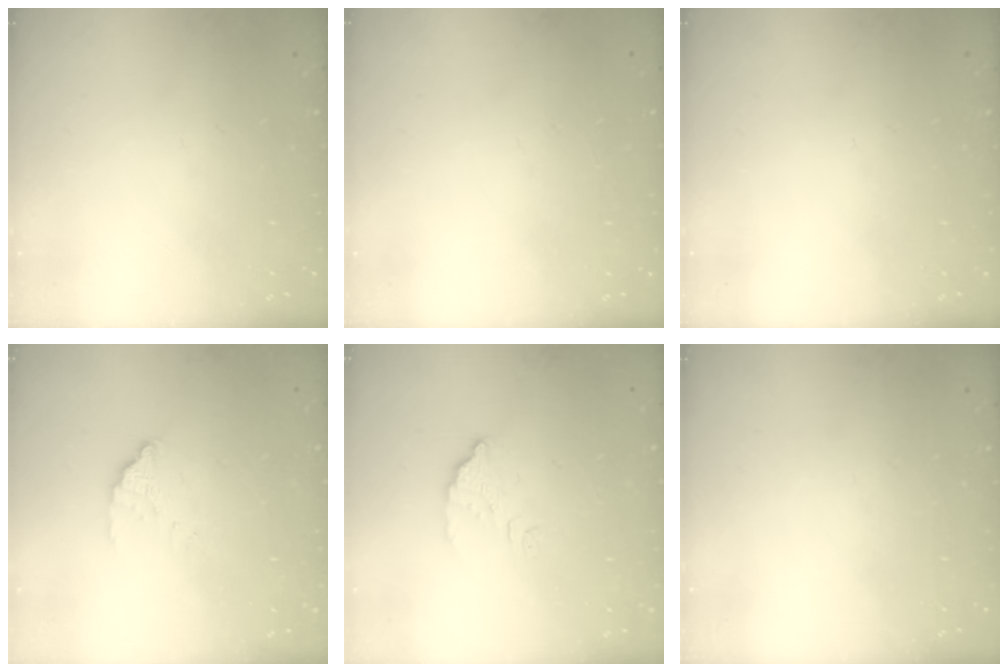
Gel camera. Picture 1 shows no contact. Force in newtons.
{"total": 2.3, "press": 2.3, "slide": 0.1}
{"total": 0.0}
{"total": 2.0, "press": 2.0, "slide": 0.1}
{"total": 5.3, "press": 5.3, "slide": 0.4}
{"total": 0.0}